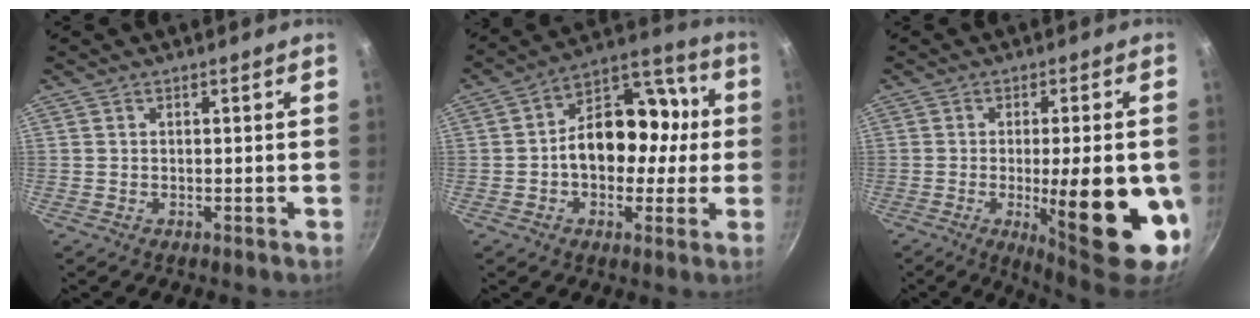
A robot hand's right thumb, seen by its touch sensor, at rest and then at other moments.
{"total": 16.6, "force": [0.0, 11.0, 12.4], "torque": [-0.143, 0.045, -0.007]}
{"total": 19.8, "force": [-4.2, 5.4, 18.5], "torque": [-0.203, -0.018, -0.039]}